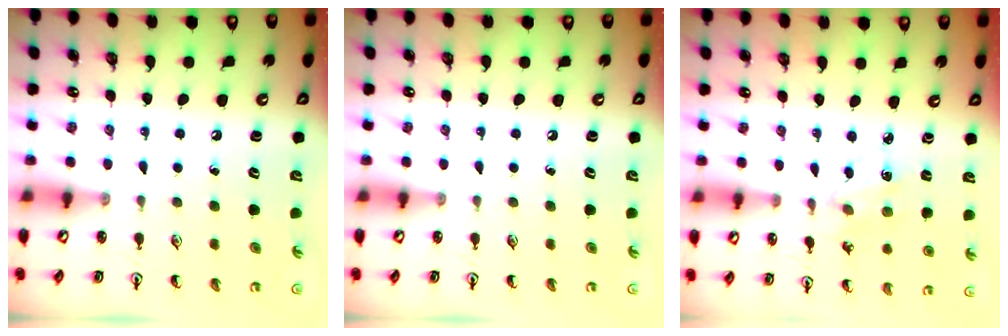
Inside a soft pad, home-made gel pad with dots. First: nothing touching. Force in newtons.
{"total": 0.0}
{"total": 2.3, "press": 2.3, "slide": 0.4}